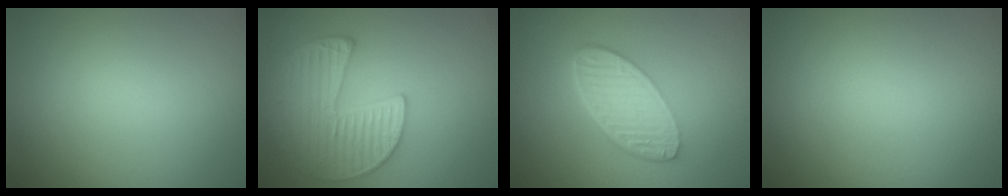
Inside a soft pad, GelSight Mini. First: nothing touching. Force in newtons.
{"total": 4.9, "press": 4.7, "slide": 1.6}
{"total": 6.0, "press": 4.3, "slide": 4.2}
{"total": 0.0}